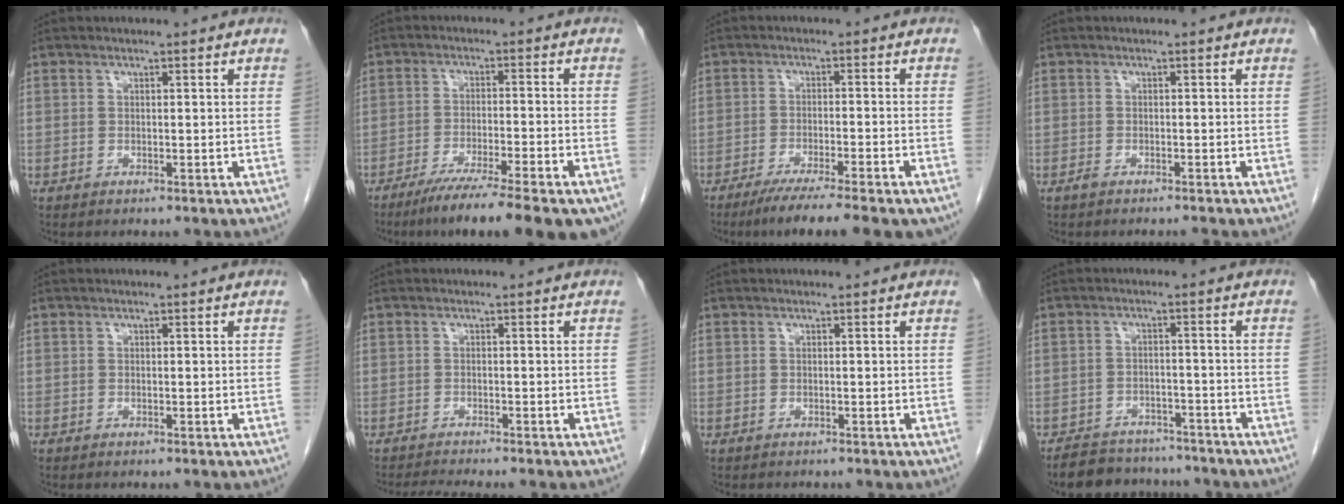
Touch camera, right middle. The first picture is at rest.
{"total": 14.8, "force": [-11.0, 1.0, 9.9], "torque": [-0.120, -0.029, -0.168]}
{"total": 11.1, "force": [-8.5, 0.5, 7.0], "torque": [-0.093, -0.023, -0.126]}
{"total": 1.5, "force": [-1.4, -0.1, 0.6], "torque": [-0.013, -0.003, -0.021]}
{"total": 0.0}
{"total": 4.1, "force": [-3.7, -0.3, 1.6], "torque": [-0.025, -0.010, -0.057]}
{"total": 0.9, "force": [-0.8, 0.3, 0.2], "torque": [-0.007, -0.001, -0.013]}
{"total": 10.2, "force": [-9.1, 3.8, 2.4], "torque": [-0.031, 0.008, -0.125]}